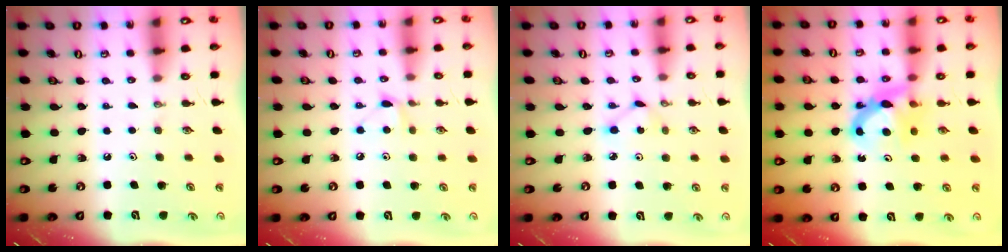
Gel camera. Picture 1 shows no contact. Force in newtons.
{"total": 6.4, "press": 6.4, "slide": 0.7}
{"total": 3.9, "press": 3.9, "slide": 0.2}
{"total": 7.7, "press": 7.7, "slide": 0.4}